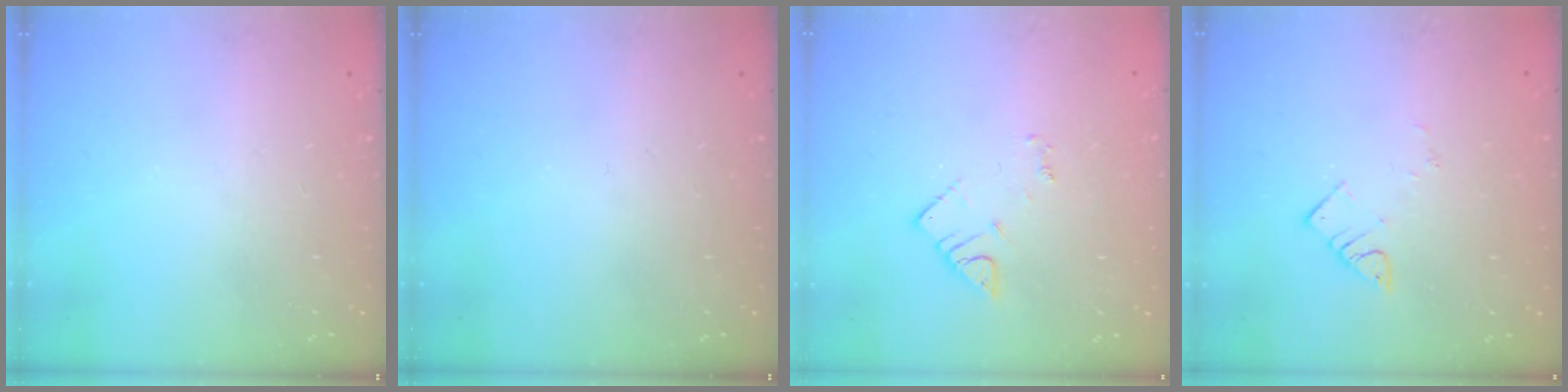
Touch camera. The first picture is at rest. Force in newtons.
{"total": 0.0}
{"total": 3.4, "press": 3.4, "slide": 0.6}
{"total": 3.6, "press": 3.6, "slide": 0.3}